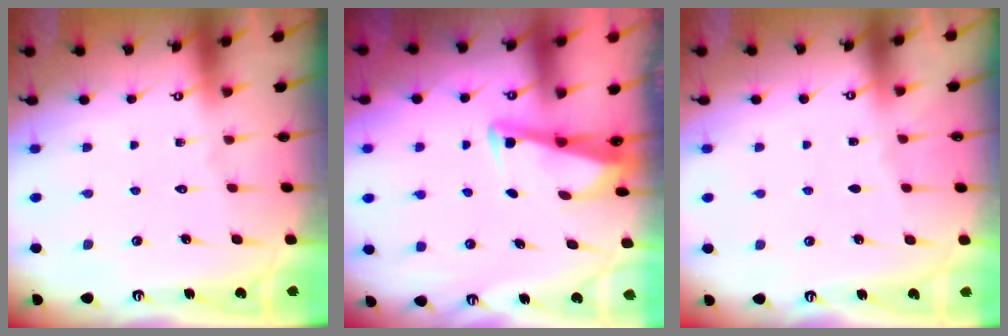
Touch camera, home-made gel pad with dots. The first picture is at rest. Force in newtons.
{"total": 3.1, "press": 3.1, "slide": 0.3}
{"total": 0.0}